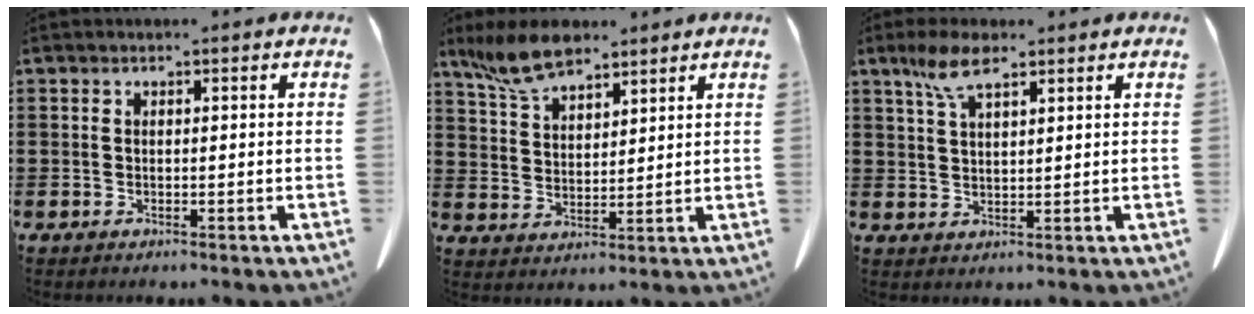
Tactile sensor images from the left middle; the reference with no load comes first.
{"total": 7.7, "force": [6.2, 2.7, 3.8], "torque": [-0.093, -0.006, 0.118]}
{"total": 5.6, "force": [3.4, 1.8, 4.2], "torque": [-0.091, 0.004, 0.061]}